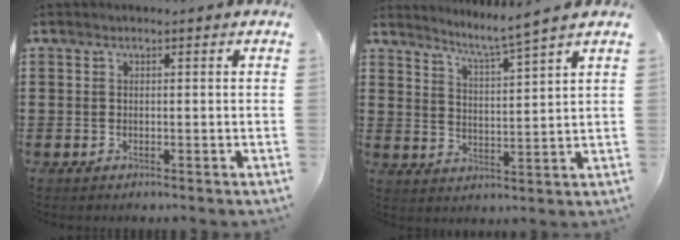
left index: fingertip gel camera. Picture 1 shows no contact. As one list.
[{"total": 4.1, "force": [3.6, -1.3, 1.5], "torque": [-0.049, -0.032, 0.054]}]